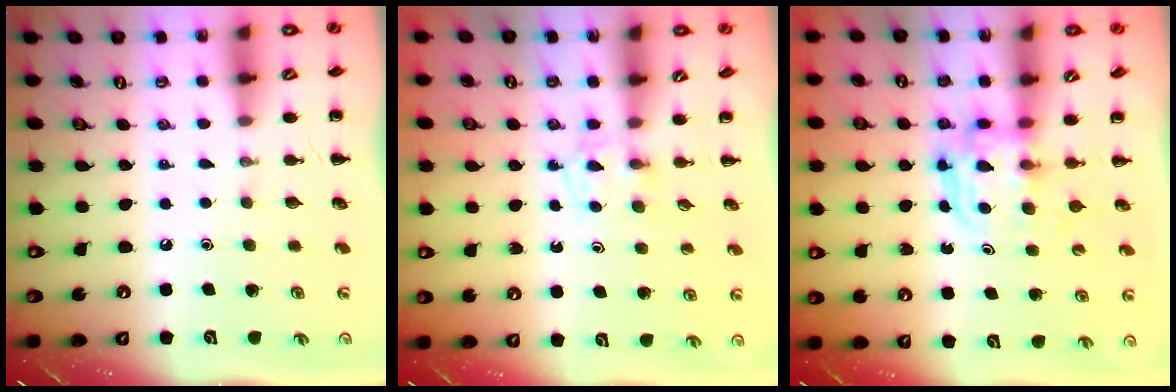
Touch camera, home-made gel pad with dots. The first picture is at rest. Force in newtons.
{"total": 2.3, "press": 2.0, "slide": 1.0}
{"total": 3.6, "press": 3.6, "slide": 0.2}